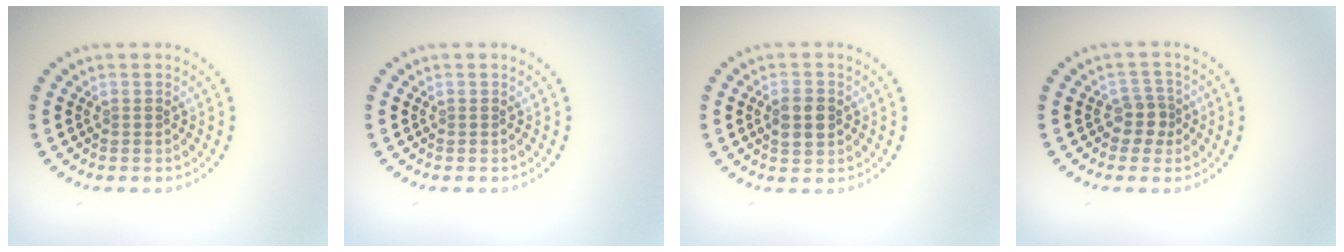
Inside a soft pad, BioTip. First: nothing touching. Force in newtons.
{"total": 0.0}
{"total": 3.0, "press": 3.0, "slide": 0.0}
{"total": 2.2, "press": 1.7, "slide": 1.3}